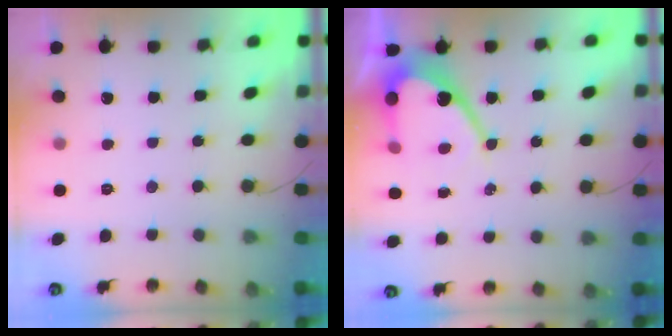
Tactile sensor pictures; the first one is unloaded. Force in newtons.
{"total": 12.4, "press": 12.4, "slide": 0.8}